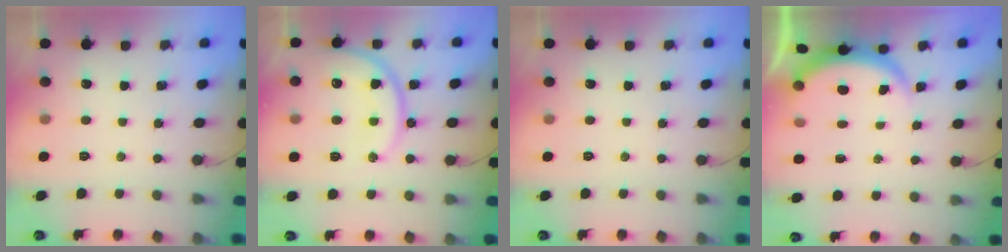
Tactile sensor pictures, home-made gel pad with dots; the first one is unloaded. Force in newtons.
{"total": 14.3, "press": 14.3, "slide": 1.1}
{"total": 0.0}
{"total": 3.8, "press": 3.8, "slide": 0.2}